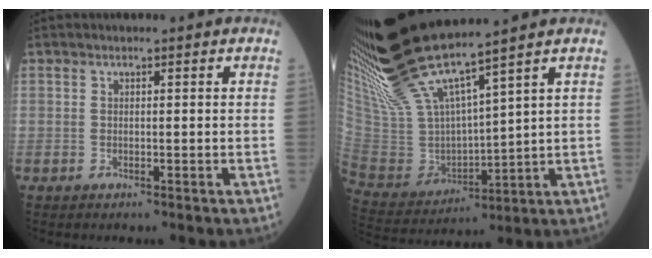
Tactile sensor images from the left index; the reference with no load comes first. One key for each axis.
{"total": 15.1, "fx": 12.6, "fy": 0.2, "fz": 8.4, "tx": -0.176, "ty": -0.007, "tz": 0.260}